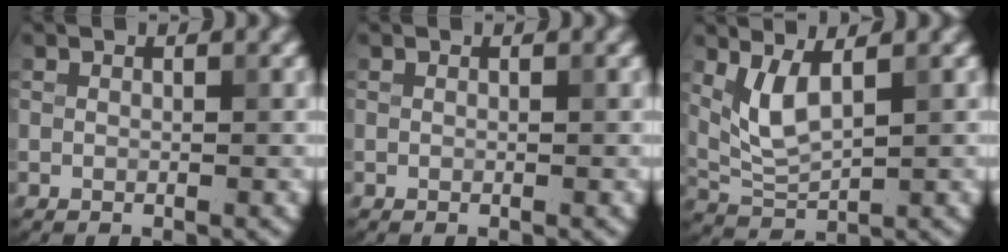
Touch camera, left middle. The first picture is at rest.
{"total": 0.0}
{"total": 3.4, "force": [1.4, 1.2, 2.8], "torque": [-0.073, -0.009, 0.036]}